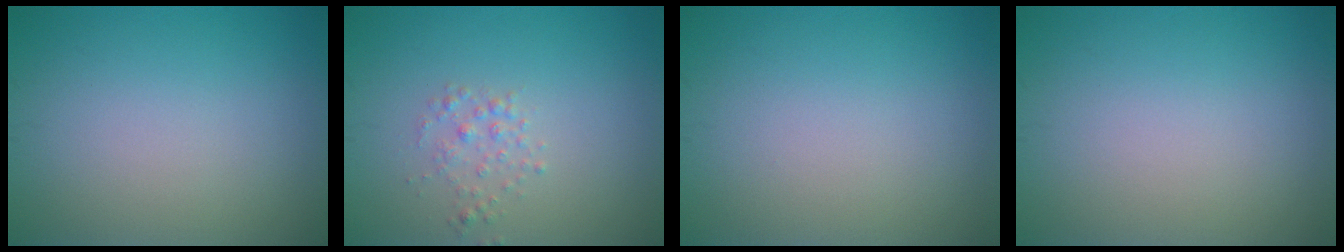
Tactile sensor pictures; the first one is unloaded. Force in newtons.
{"total": 1.3, "press": 1.3, "slide": 0.0}
{"total": 0.0}
{"total": 0.0}